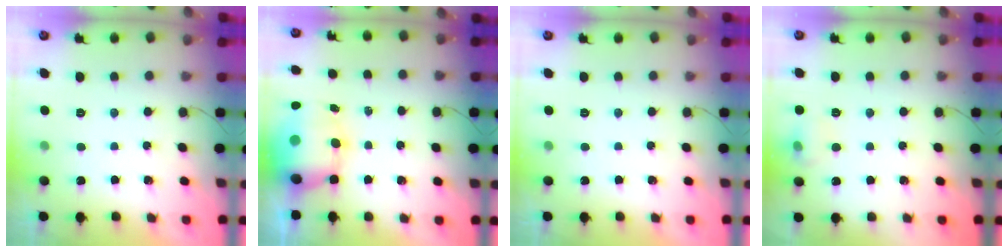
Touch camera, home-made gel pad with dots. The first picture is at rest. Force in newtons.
{"total": 10.4, "press": 10.0, "slide": 2.6}
{"total": 0.0}
{"total": 7.1, "press": 7.1, "slide": 0.9}